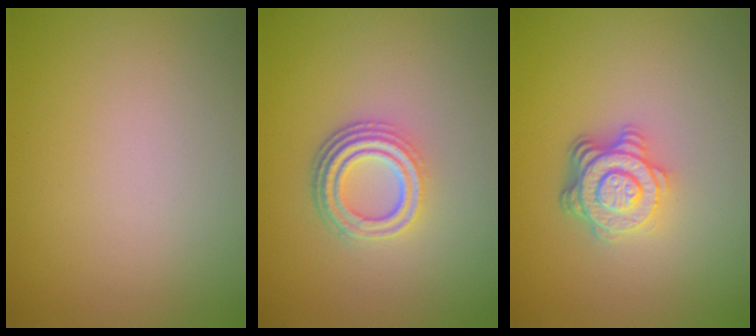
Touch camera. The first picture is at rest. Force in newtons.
{"total": 4.2, "press": 3.1, "slide": 2.9}
{"total": 4.7, "press": 3.5, "slide": 3.2}